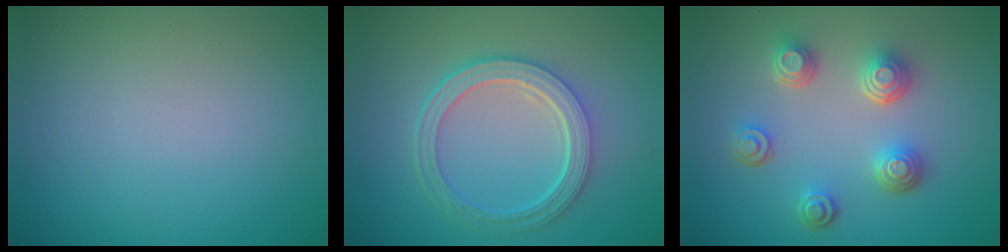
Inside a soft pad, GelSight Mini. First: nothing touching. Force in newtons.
{"total": 5.2, "press": 3.9, "slide": 3.6}
{"total": 4.4, "press": 3.5, "slide": 2.7}